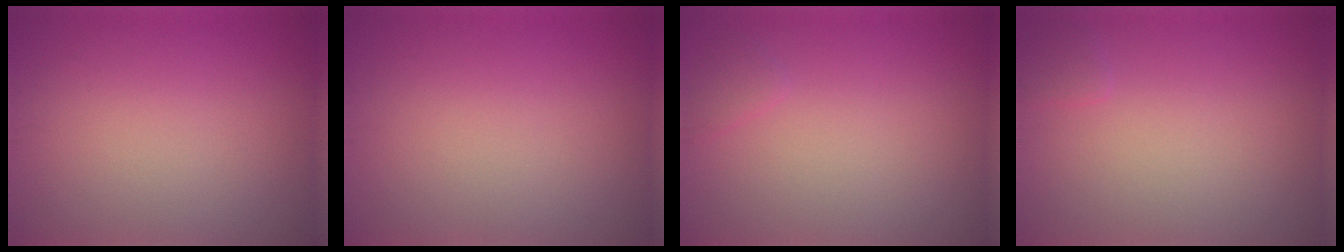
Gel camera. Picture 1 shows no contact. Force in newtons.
{"total": 0.0}
{"total": 0.8, "press": 0.8, "slide": 0.1}
{"total": 0.8, "press": 0.8, "slide": 0.1}